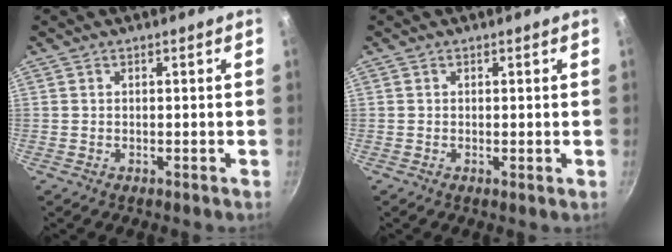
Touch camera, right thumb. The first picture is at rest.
{"total": 0.6, "force": [0.0, 0.1, 0.6], "torque": [-0.012, -0.004, -0.002]}